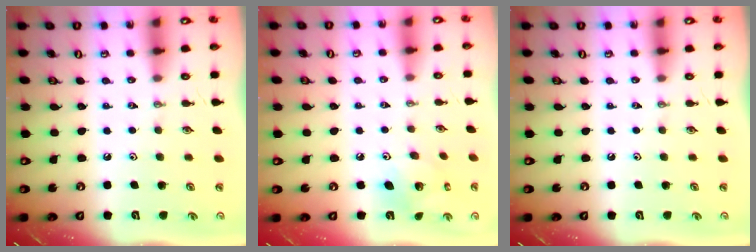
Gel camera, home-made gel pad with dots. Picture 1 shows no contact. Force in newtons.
{"total": 7.8, "press": 7.8, "slide": 0.1}
{"total": 0.0}